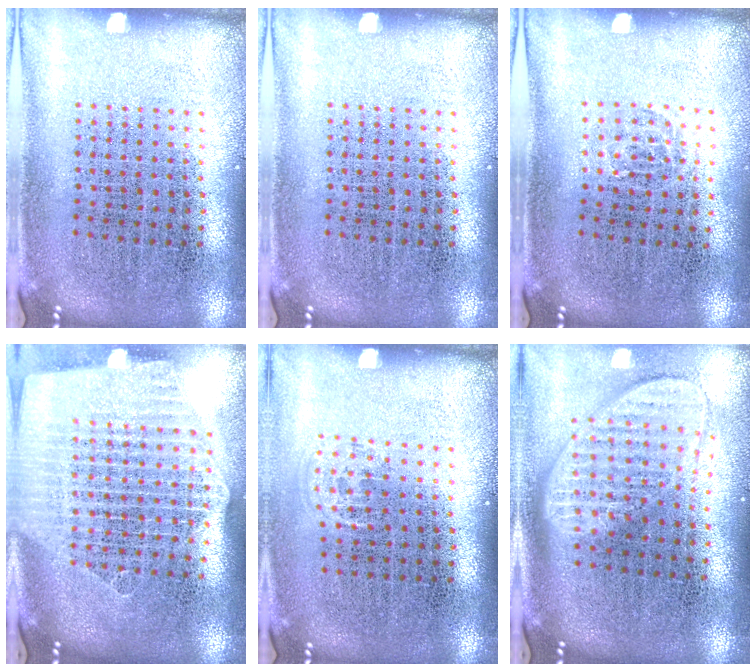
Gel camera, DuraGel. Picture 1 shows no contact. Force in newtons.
{"total": 0.0}
{"total": 0.5, "press": 0.4, "slide": 0.3}
{"total": 2.6, "press": 2.2, "slide": 1.3}
{"total": 0.5, "press": 0.5, "slide": 0.3}
{"total": 2.1, "press": 1.6, "slide": 1.4}